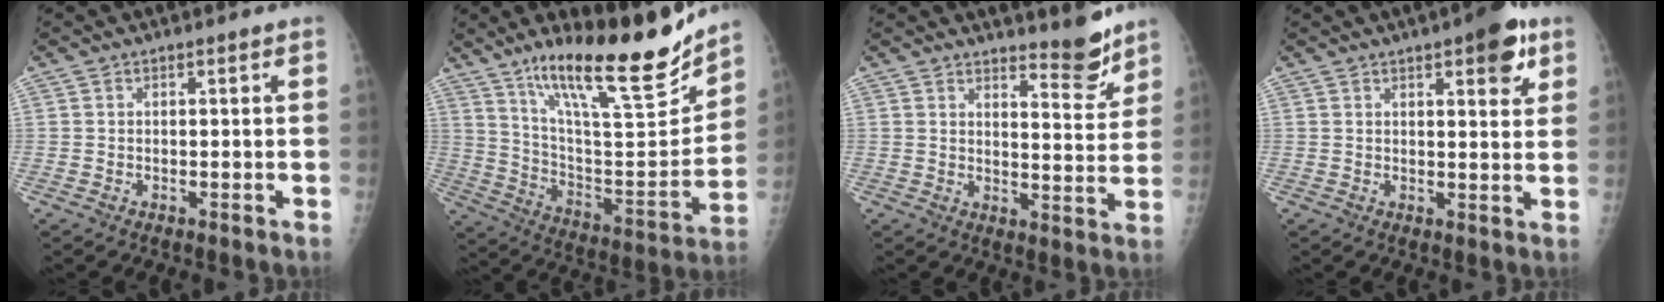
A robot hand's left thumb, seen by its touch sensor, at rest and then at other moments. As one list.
[{"total": 23.6, "force": [17.6, 4.9, 15.0], "torque": [-0.212, -0.097, 0.297]}, {"total": 6.6, "force": [5.9, 1.2, 2.7], "torque": [-0.020, -0.059, 0.088]}, {"total": 10.9, "force": [5.8, 3.7, 8.5], "torque": [-0.083, -0.021, 0.070]}]